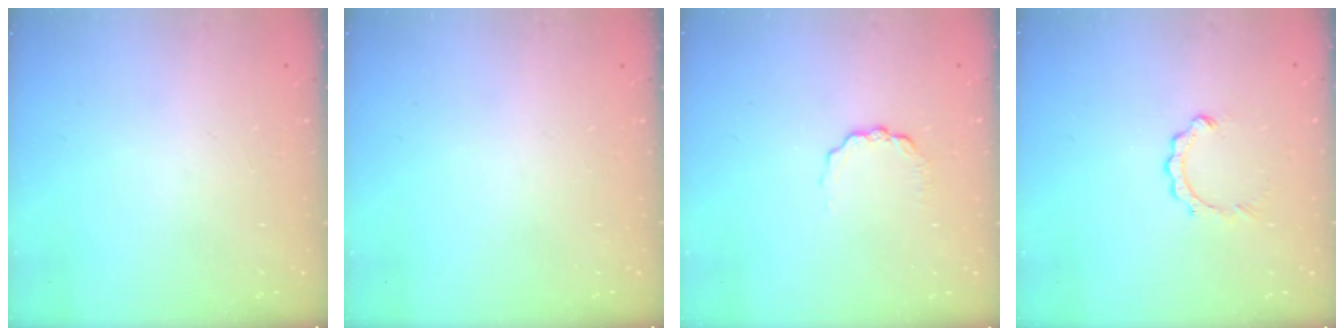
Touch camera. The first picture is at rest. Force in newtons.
{"total": 0.0}
{"total": 2.7, "press": 2.7, "slide": 0.3}
{"total": 2.5, "press": 2.4, "slide": 0.4}